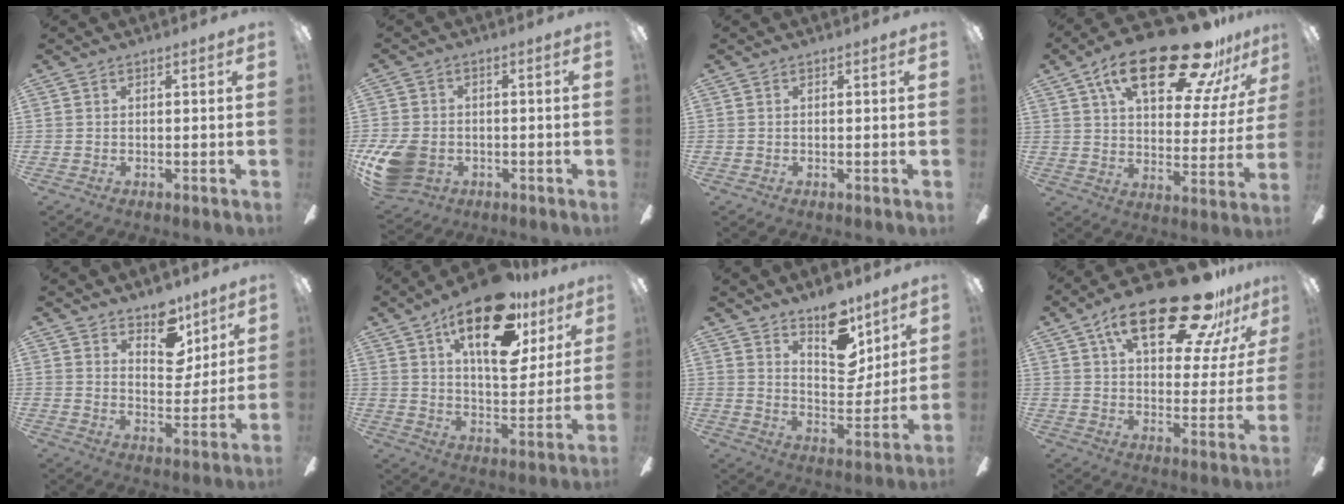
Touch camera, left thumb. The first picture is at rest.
{"total": 10.9, "force": [-3.6, 8.2, 6.2], "torque": [-0.128, 0.019, -0.065]}
{"total": 0.0}
{"total": 26.1, "force": [16.1, 10.2, 17.7], "torque": [-0.267, -0.092, 0.261]}
{"total": 10.1, "force": [7.0, 5.7, 4.6], "torque": [-0.050, -0.042, 0.125]}
{"total": 23.5, "force": [13.5, 10.3, 16.2], "torque": [-0.242, -0.064, 0.224]}
{"total": 13.9, "force": [9.8, 6.8, 7.3], "torque": [-0.089, -0.065, 0.174]}
{"total": 25.2, "force": [15.8, 9.8, 17.0], "torque": [-0.254, -0.095, 0.257]}